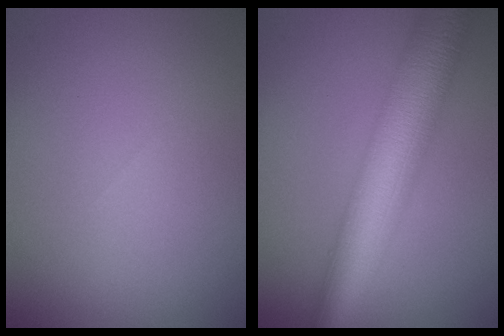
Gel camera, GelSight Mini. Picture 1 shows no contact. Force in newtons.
{"total": 9.7, "press": 9.6, "slide": 0.4}